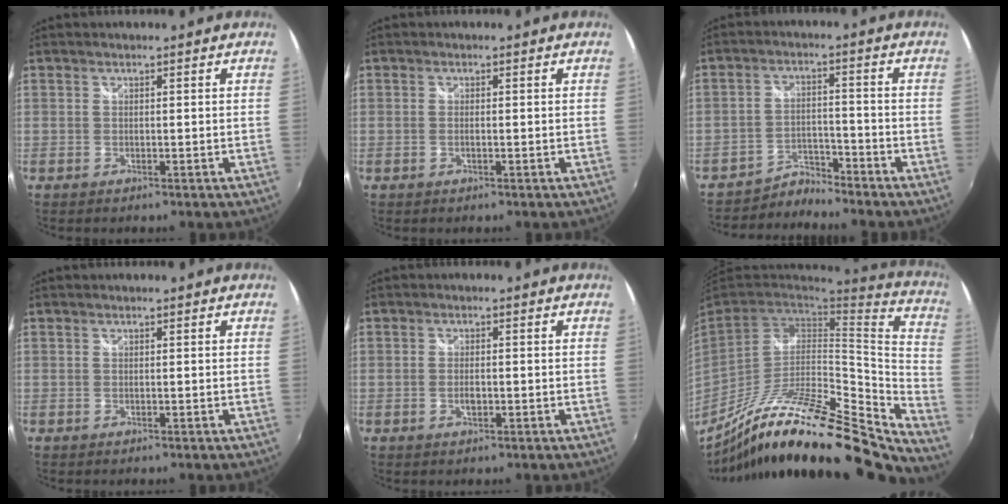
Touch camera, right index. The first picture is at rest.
{"total": 1.0, "force": [-0.2, 0.1, 1.0], "torque": [-0.020, 0.000, -0.005]}
{"total": 4.6, "force": [-4.5, 0.4, -0.9], "torque": [0.014, 0.017, -0.082]}
{"total": 0.0}
{"total": 2.2, "force": [-0.6, 1.1, 1.8], "torque": [-0.034, -0.002, -0.010]}
{"total": 26.4, "force": [-21.7, 3.8, 14.6], "torque": [-0.202, -0.040, -0.358]}